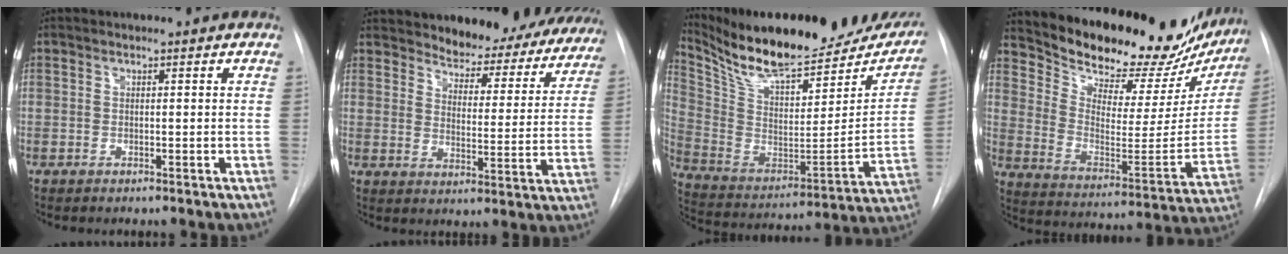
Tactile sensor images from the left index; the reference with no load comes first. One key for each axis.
{"total": 21.9, "fx": 20.0, "fy": 6.7, "fz": 5.8, "tx": -0.071, "ty": -0.041, "tz": 0.240}
{"total": 29.6, "fx": 24.5, "fy": 8.2, "fz": 14.5, "tx": -0.249, "ty": -0.029, "tz": 0.357}
{"total": 26.2, "fx": 23.5, "fy": 7.9, "fz": 8.2, "tx": -0.135, "ty": -0.063, "tz": 0.318}